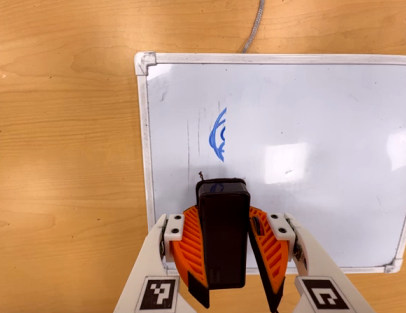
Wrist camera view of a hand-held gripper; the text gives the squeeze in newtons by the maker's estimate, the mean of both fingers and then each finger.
{"total": 8.7, "left": 8.8, "right": 8.5}